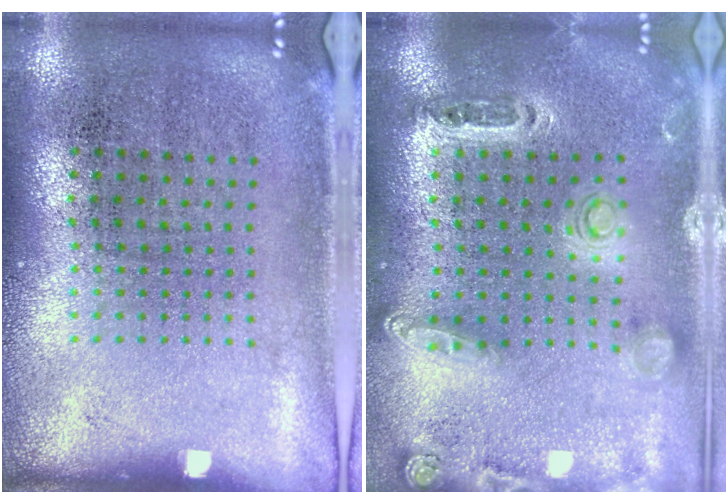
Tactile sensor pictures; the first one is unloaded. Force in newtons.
{"total": 1.4, "press": 1.4, "slide": 0.3}